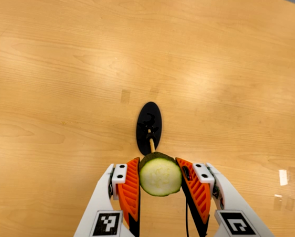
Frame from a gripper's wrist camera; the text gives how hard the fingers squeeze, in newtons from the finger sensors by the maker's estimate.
{"total": 11.4, "left": 11.0, "right": 11.8}